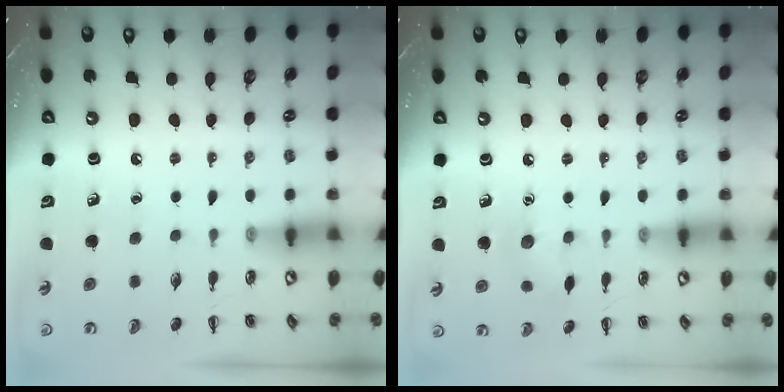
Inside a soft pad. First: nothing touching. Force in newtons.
{"total": 6.6, "press": 6.4, "slide": 1.6}